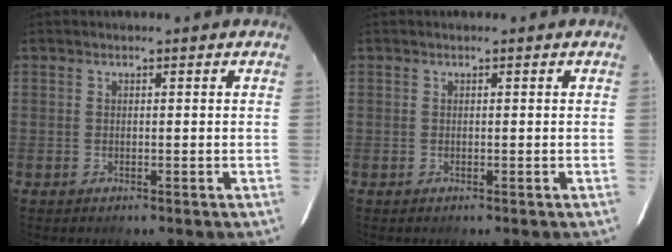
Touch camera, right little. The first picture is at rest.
{"total": 0.0}